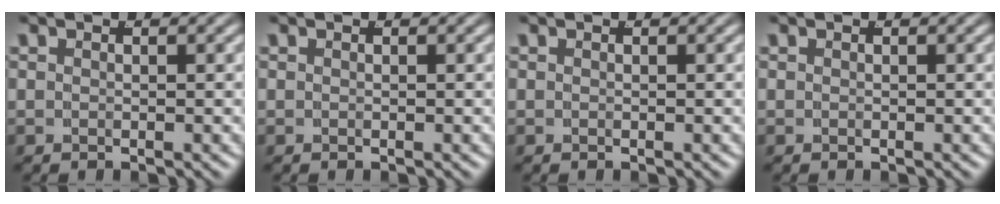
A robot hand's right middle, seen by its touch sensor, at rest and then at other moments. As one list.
[{"total": 0.0}, {"total": 0.0}, {"total": 0.0}]